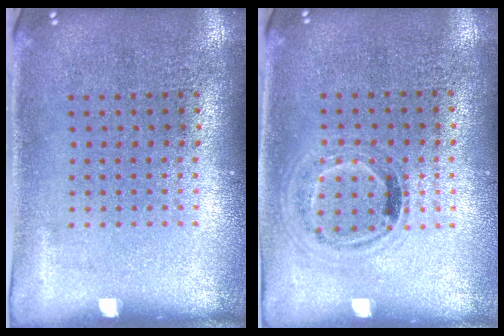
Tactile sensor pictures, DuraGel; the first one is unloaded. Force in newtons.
{"total": 0.9, "press": 0.9, "slide": 0.3}